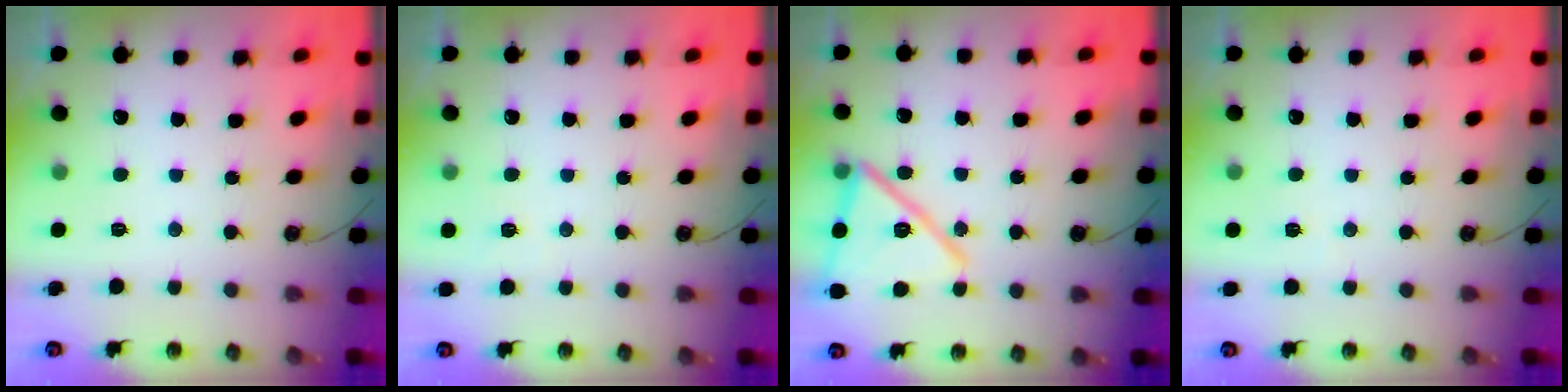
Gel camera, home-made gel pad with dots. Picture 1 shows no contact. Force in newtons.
{"total": 2.7, "press": 1.7, "slide": 2.1}
{"total": 18.6, "press": 18.2, "slide": 4.0}
{"total": 2.7, "press": 2.5, "slide": 1.1}